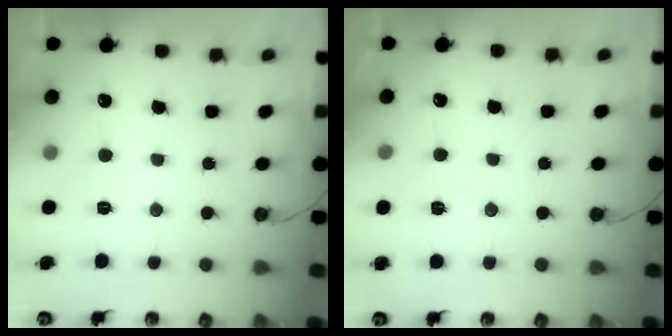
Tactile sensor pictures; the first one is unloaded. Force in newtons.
{"total": 5.2, "press": 4.9, "slide": 1.7}